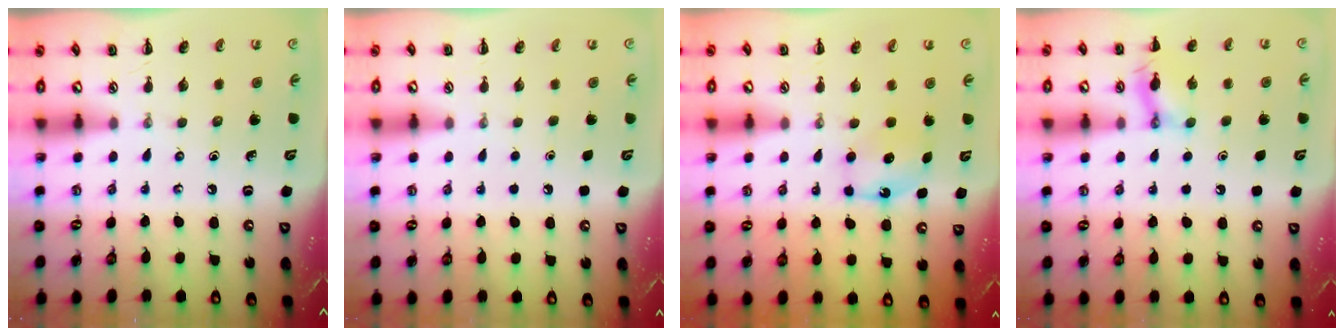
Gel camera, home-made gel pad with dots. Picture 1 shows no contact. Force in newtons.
{"total": 1.8, "press": 1.7, "slide": 0.1}
{"total": 5.5, "press": 5.4, "slide": 1.3}
{"total": 1.6, "press": 1.6, "slide": 0.1}